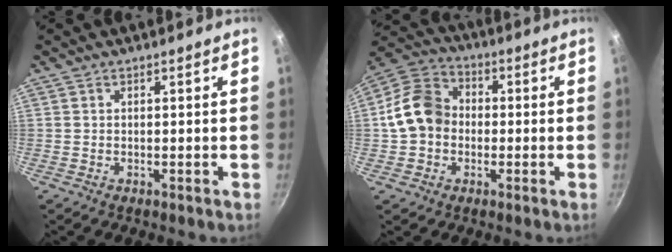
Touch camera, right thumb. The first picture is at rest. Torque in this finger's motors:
{"motor_torque": [0.44, 2.33, 0.56, -0.71, 0.23]}